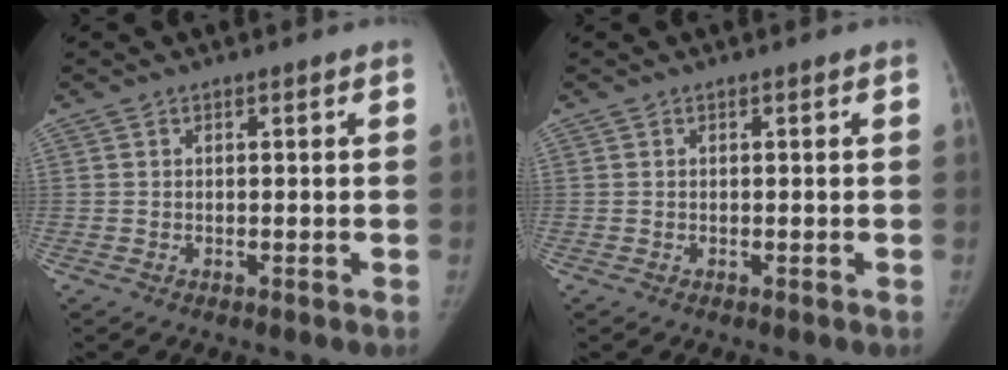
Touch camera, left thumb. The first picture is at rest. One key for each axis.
{"total": 0.0}